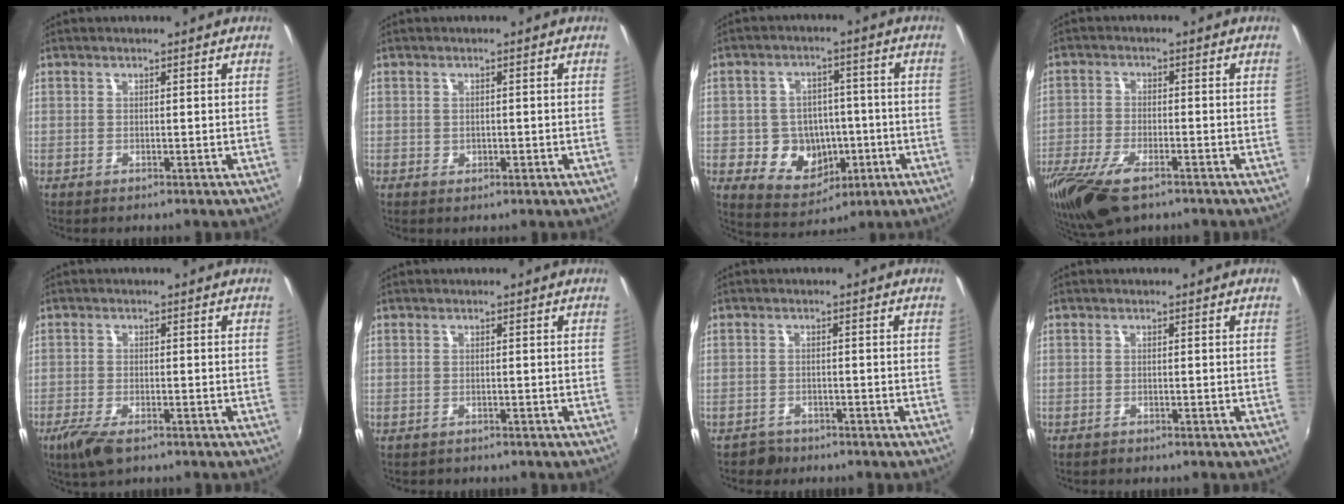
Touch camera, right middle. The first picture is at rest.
{"total": 1.0, "force": [-0.2, 0.8, 0.4], "torque": [-0.004, -0.002, -0.004]}
{"total": 11.4, "force": [-2.9, 9.8, 5.2], "torque": [-0.126, 0.015, -0.025]}
{"total": 13.7, "force": [-8.7, 5.6, 9.0], "torque": [-0.214, -0.049, -0.162]}
{"total": 5.8, "force": [-3.8, 2.0, 3.9], "torque": [-0.097, -0.021, -0.071]}
{"total": 1.0, "force": [-0.6, 0.8, -0.1], "torque": [-0.001, 0.001, -0.009]}
{"total": 2.6, "force": [-2.0, 1.7, 0.1], "torque": [-0.012, 0.002, -0.036]}
{"total": 0.8, "force": [-0.7, 0.4, 0.1], "torque": [-0.005, -0.003, -0.015]}